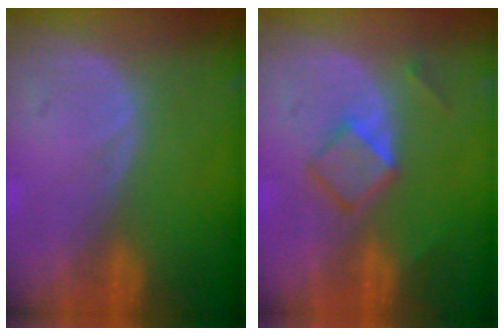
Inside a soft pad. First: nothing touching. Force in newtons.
{"total": 4.1, "press": 4.1, "slide": 0.5}